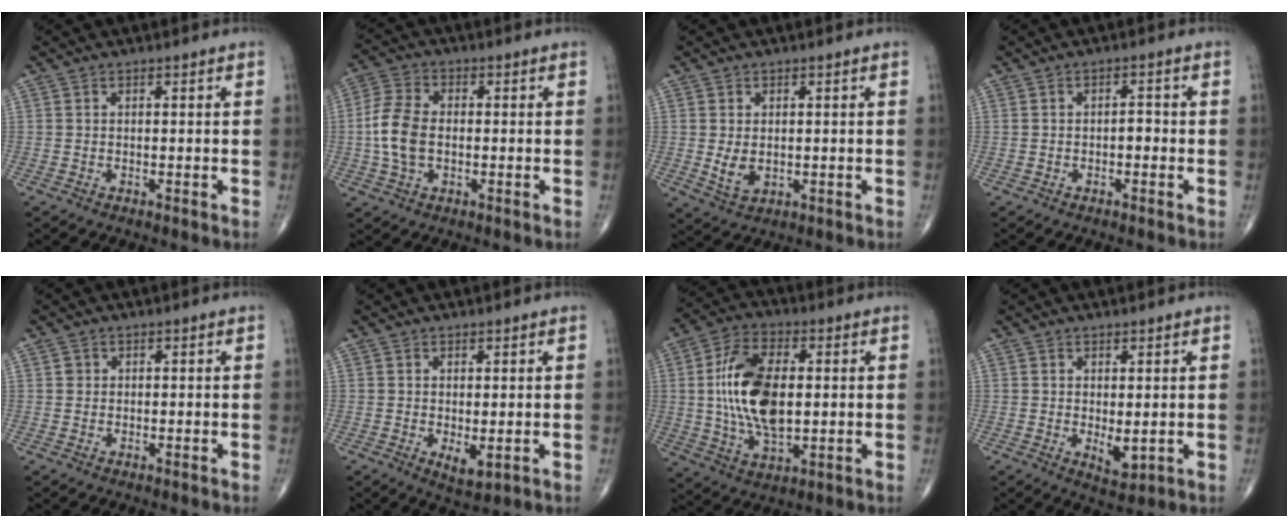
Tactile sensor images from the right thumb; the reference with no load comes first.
{"total": 8.5, "force": [-0.7, 5.2, 6.6], "torque": [-0.143, 0.016, -0.019]}
{"total": 3.9, "force": [0.0, 2.6, 2.9], "torque": [-0.049, -0.009, 0.009]}
{"total": 1.7, "force": [-0.5, 1.0, 1.2], "torque": [-0.006, 0.006, -0.012]}
{"total": 0.9, "force": [0.2, 0.9, 0.1], "torque": [0.004, 0.001, 0.002]}
{"total": 3.2, "force": [-0.4, 1.5, 2.8], "torque": [-0.041, -0.011, 0.001]}
{"total": 16.2, "force": [1.1, 8.5, 13.7], "torque": [-0.256, 0.002, 0.024]}
{"total": 3.5, "force": [-0.1, 1.7, 3.1], "torque": [-0.038, -0.011, 0.007]}